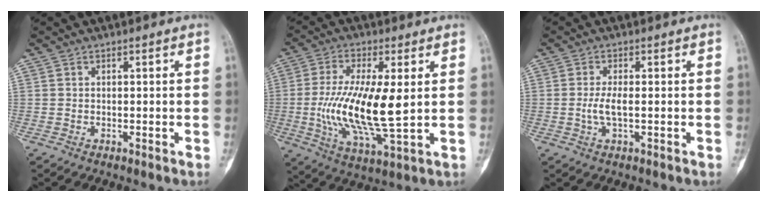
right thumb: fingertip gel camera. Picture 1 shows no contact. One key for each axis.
{"total": 15.7, "fx": 0.3, "fy": 4.6, "fz": 15.0, "tx": -0.306, "ty": -0.016, "tz": 0.011}
{"total": 3.1, "fx": -0.3, "fy": 0.9, "fz": 3.0, "tx": -0.071, "ty": -0.002, "tz": -0.007}